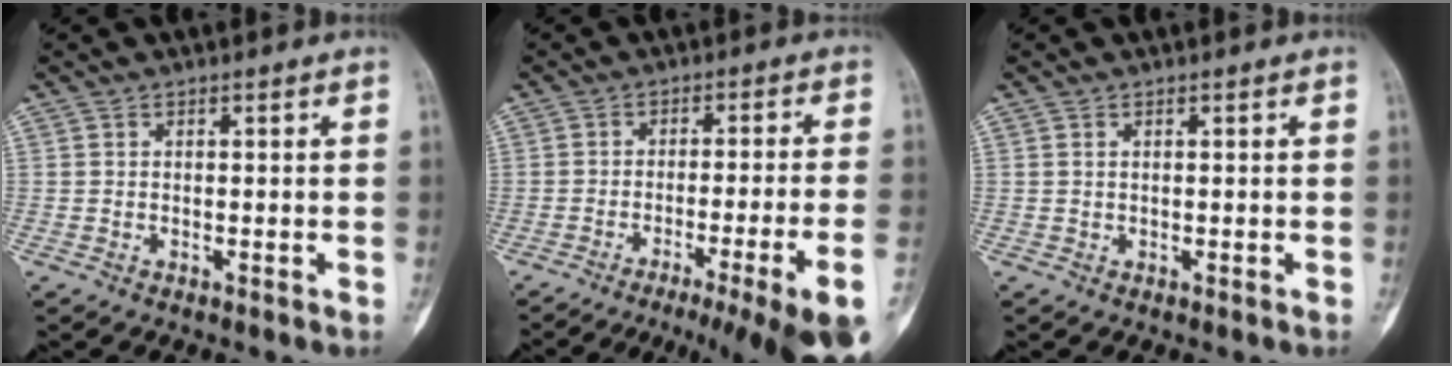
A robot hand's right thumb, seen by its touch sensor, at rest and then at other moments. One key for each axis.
{"total": 17.4, "fx": -10.9, "fy": 0.7, "fz": 13.5, "tx": -0.146, "ty": 0.036, "tz": -0.158}
{"total": 0.0}